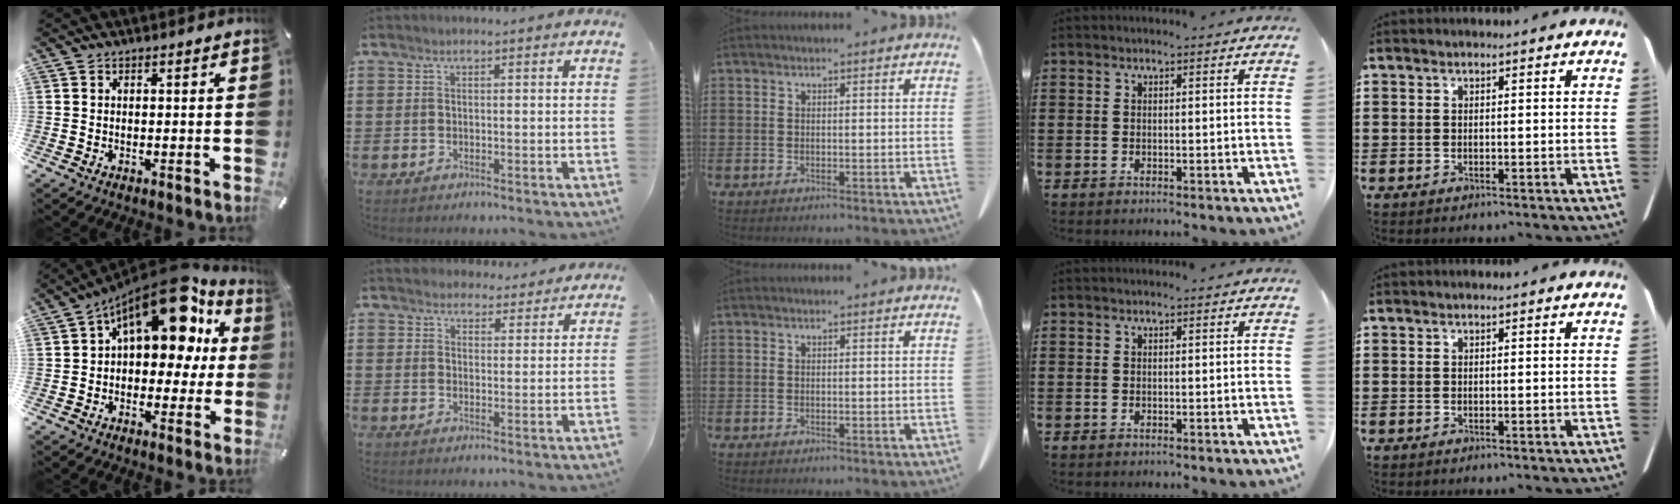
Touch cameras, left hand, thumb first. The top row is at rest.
{"thumb": {"total": 17.6, "force": [8.5, 9.1, 12.4], "torque": [-0.186, -0.059, 0.144]}, "index": {"total": 3.8, "force": [3.6, 1.2, 0.2], "torque": [-0.017, -0.006, 0.069]}}